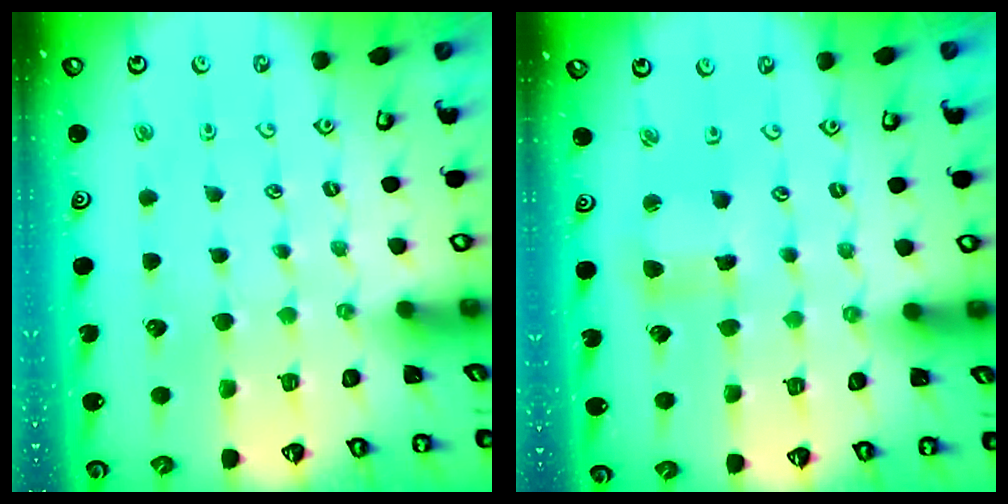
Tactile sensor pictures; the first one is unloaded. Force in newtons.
{"total": 4.2, "press": 4.2, "slide": 0.4}